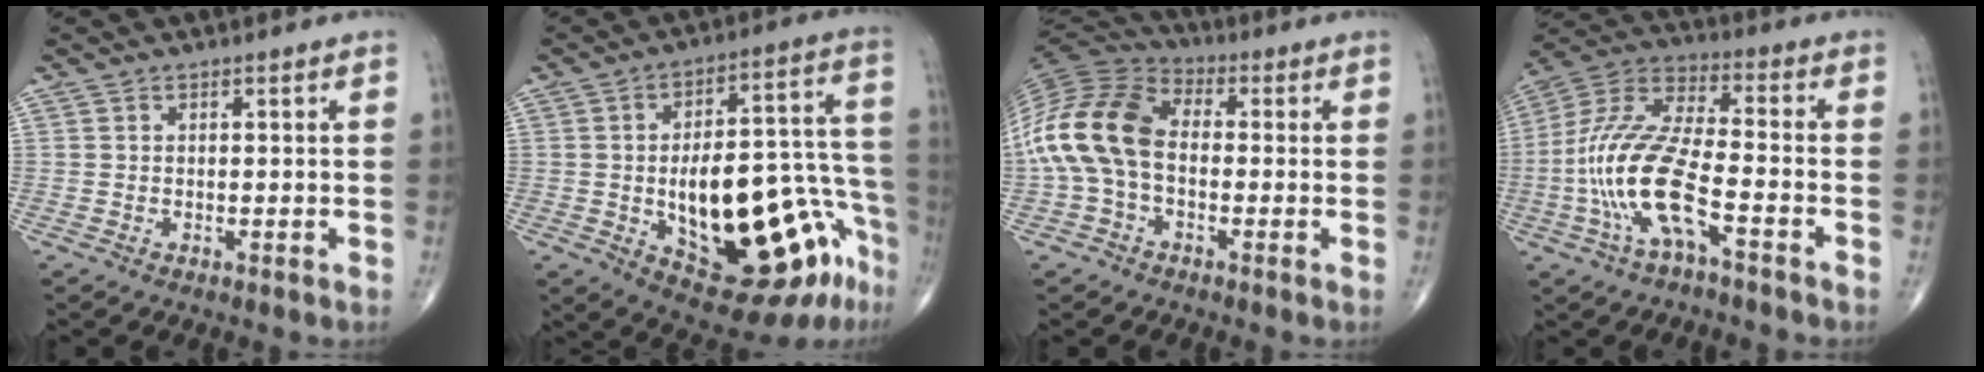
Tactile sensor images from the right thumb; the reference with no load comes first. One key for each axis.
{"total": 25.5, "fx": -9.1, "fy": 10.3, "fz": 21.5, "tx": -0.255, "ty": 0.062, "tz": -0.107}
{"total": 16.3, "fx": -1.2, "fy": 10.5, "fz": 12.4, "tx": -0.256, "ty": 0.035, "tz": -0.032}
{"total": 16.6, "fx": -5.5, "fy": 5.4, "fz": 14.7, "tx": -0.320, "ty": 0.040, "tz": -0.106}